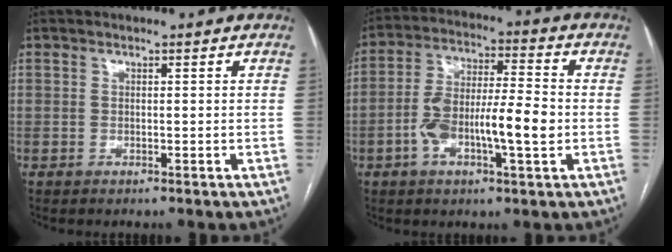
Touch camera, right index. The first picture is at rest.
{"total": 11.9, "force": [-2.6, 2.7, 11.3], "torque": [-0.211, 0.017, -0.045]}